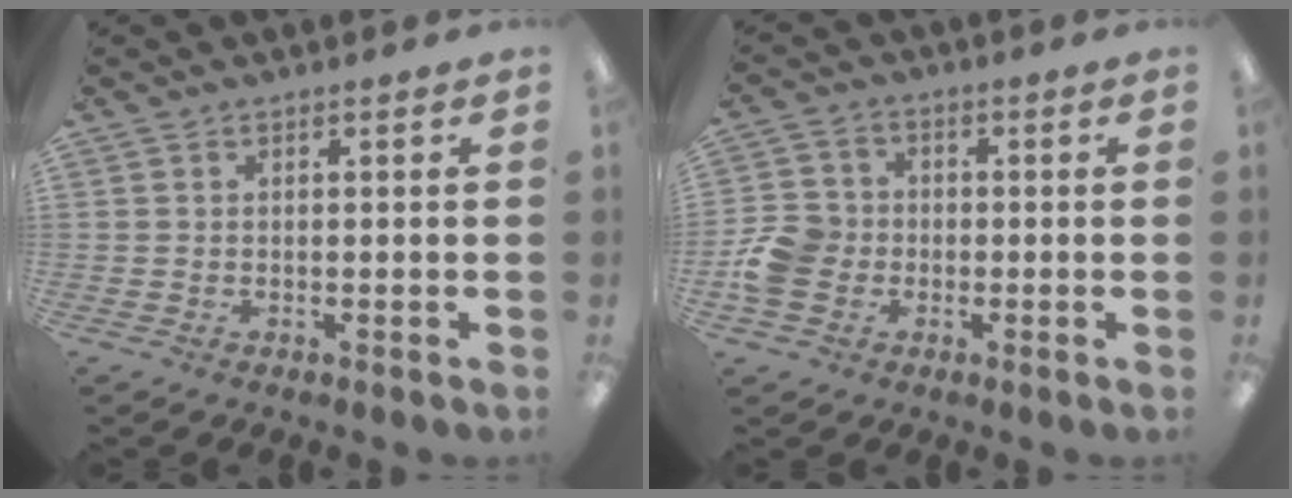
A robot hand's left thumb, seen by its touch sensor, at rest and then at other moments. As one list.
[{"total": 8.3, "force": [-1.8, 7.3, 3.7], "torque": [-0.078, 0.022, -0.030]}]